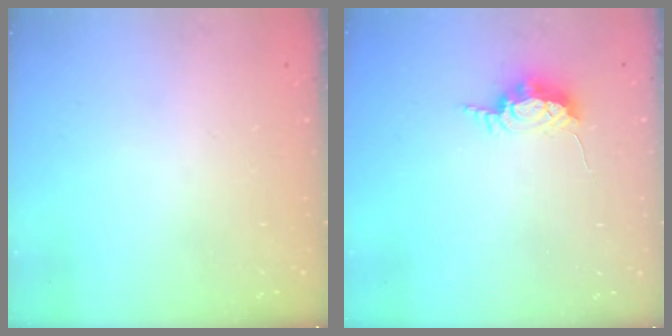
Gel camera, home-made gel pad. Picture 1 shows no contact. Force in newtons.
{"total": 6.6, "press": 6.6, "slide": 0.3}